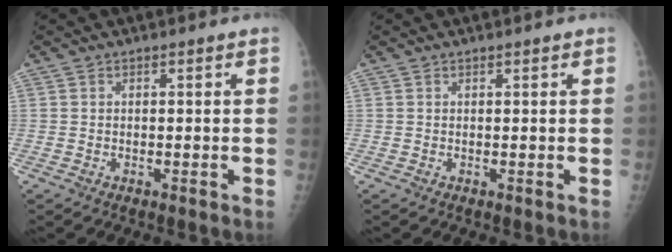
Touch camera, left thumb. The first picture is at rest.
{"total": 0.0}